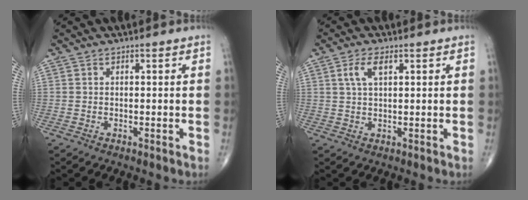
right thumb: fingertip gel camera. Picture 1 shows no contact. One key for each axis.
{"total": 3.9, "fx": 1.6, "fy": 1.7, "fz": 3.2, "tx": -0.065, "ty": 0.005, "tz": 0.033}